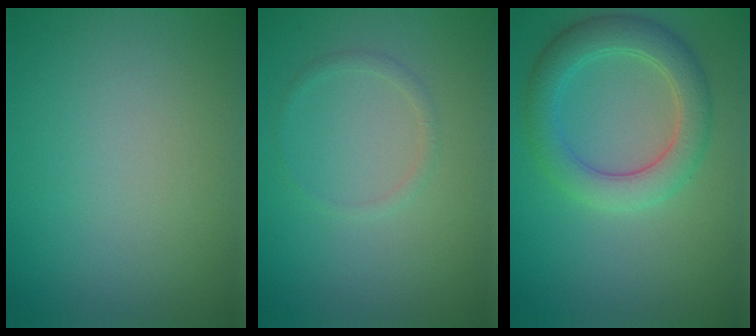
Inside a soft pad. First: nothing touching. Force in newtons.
{"total": 0.9, "press": 0.9, "slide": 0.1}
{"total": 4.6, "press": 4.6, "slide": 0.1}